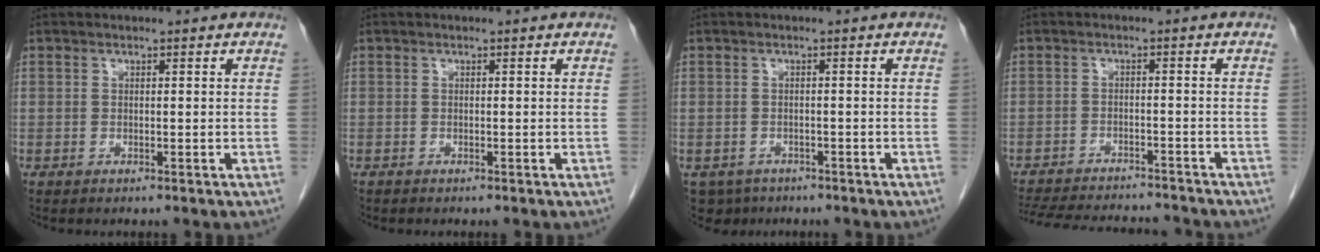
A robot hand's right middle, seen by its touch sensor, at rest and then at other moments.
{"total": 0.0}
{"total": 4.2, "force": [-3.0, 2.9, 0.5], "torque": [-0.004, 0.001, -0.042]}
{"total": 16.8, "force": [-15.4, 3.7, 5.5], "torque": [-0.138, -0.012, -0.210]}